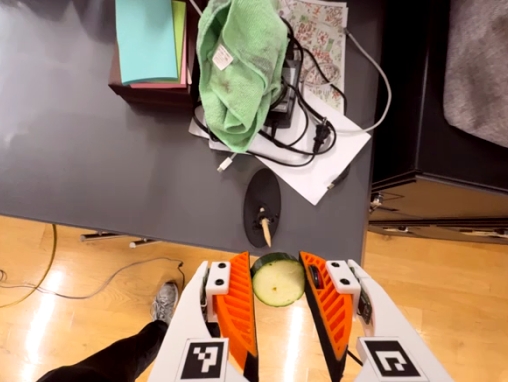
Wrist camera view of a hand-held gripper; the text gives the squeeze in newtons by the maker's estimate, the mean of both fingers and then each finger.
{"total": 6.7, "left": 7.3, "right": 6.0}